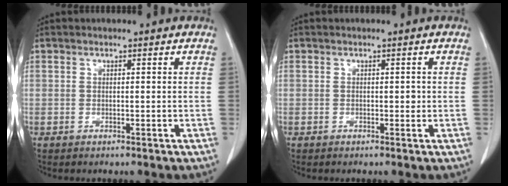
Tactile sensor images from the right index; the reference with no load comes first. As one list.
[{"total": 0.7, "force": [0.0, 0.4, 0.6], "torque": [-0.006, 0.002, 0.000]}]